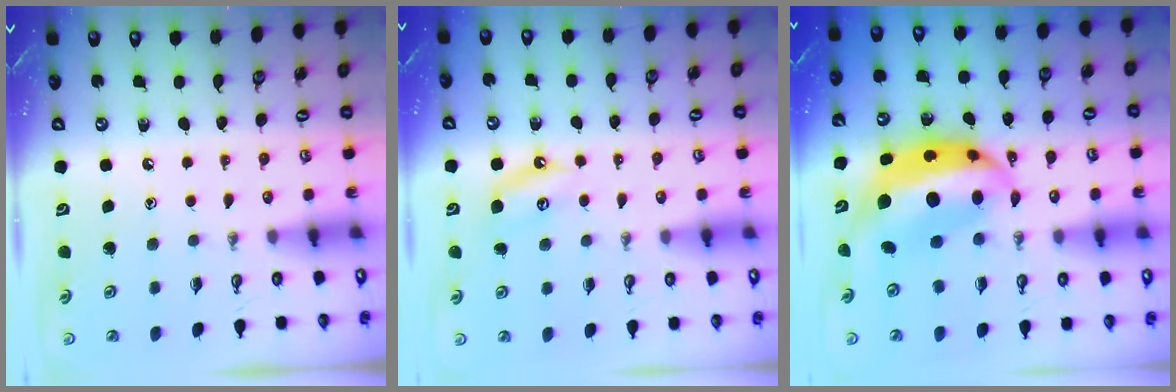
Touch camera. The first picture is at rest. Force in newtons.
{"total": 4.5, "press": 4.4, "slide": 0.8}
{"total": 12.9, "press": 12.9, "slide": 1.1}